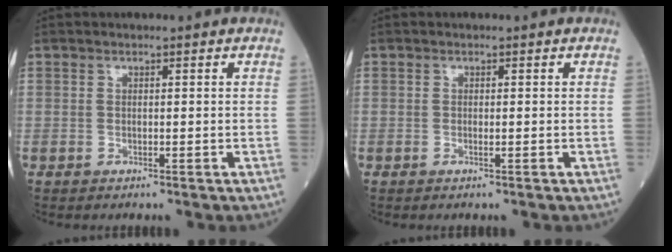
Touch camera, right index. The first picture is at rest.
{"total": 0.6, "force": [-0.2, 0.0, 0.6], "torque": [-0.014, -0.001, -0.002]}